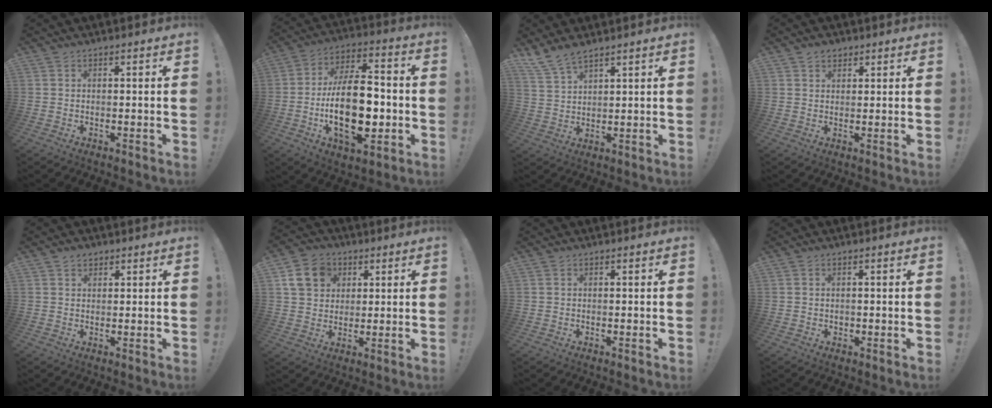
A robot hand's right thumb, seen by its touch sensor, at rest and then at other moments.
{"total": 23.0, "force": [-4.0, 11.9, 19.3], "torque": [-0.351, 0.008, -0.065]}
{"total": 6.3, "force": [5.5, 1.8, 2.7], "torque": [-0.063, -0.025, 0.106]}
{"total": 2.9, "force": [1.9, 2.1, 0.8], "torque": [-0.011, -0.005, 0.035]}
{"total": 2.4, "force": [1.6, 1.7, 0.7], "torque": [-0.007, -0.006, 0.029]}
{"total": 11.3, "force": [4.5, 9.3, 4.5], "torque": [-0.066, -0.011, 0.094]}
{"total": 0.0}
{"total": 0.7, "force": [-0.1, 0.7, 0.2], "torque": [-0.007, 0.005, -0.002]}